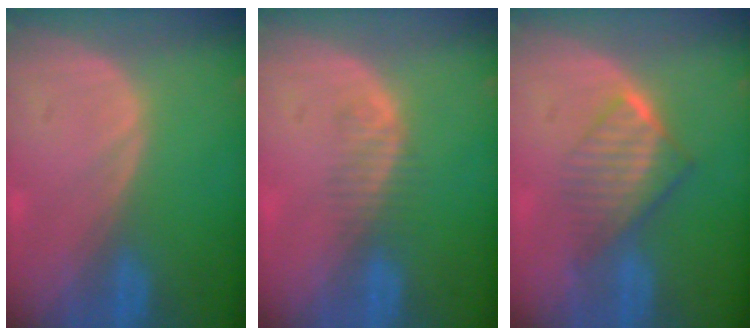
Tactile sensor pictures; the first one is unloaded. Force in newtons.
{"total": 2.2, "press": 2.0, "slide": 0.9}
{"total": 6.4, "press": 5.8, "slide": 2.8}